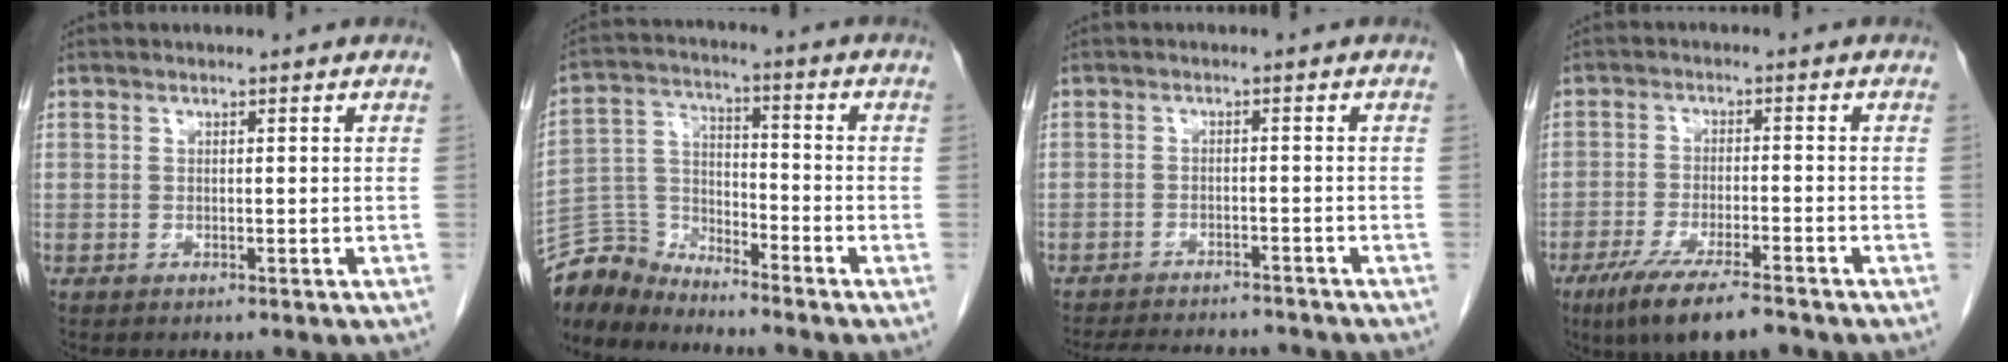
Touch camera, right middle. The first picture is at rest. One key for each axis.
{"total": 7.7, "fx": -7.6, "fy": 1.3, "fz": -0.3, "tx": -0.005, "ty": 0.015, "tz": -0.154}
{"total": 13.0, "fx": -11.9, "fy": 3.0, "fz": 4.4, "tx": -0.087, "ty": -0.003, "tz": -0.156}
{"total": 9.9, "fx": -7.0, "fy": 1.8, "fz": 6.8, "tx": -0.121, "ty": -0.022, "tz": -0.113}